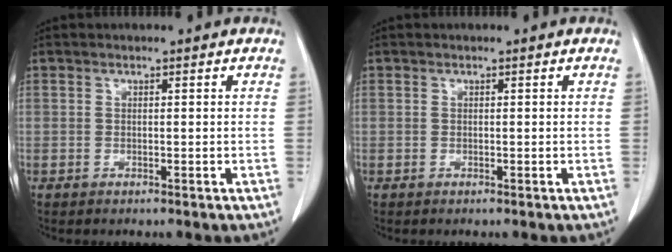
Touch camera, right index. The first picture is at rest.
{"total": 0.0}